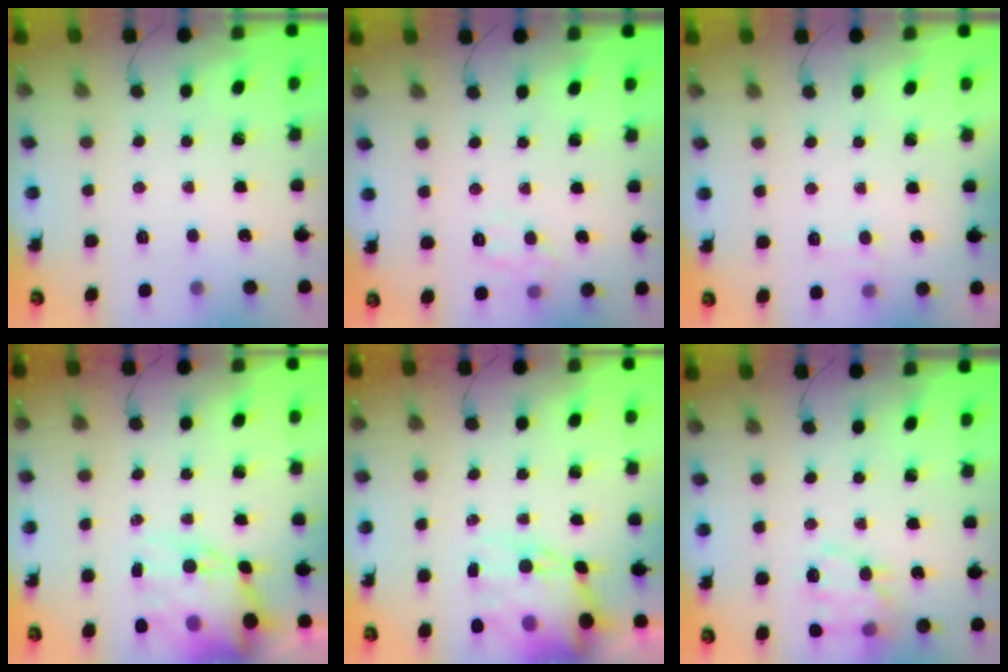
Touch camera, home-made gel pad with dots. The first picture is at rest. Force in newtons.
{"total": 6.4, "press": 6.3, "slide": 1.0}
{"total": 6.3, "press": 6.0, "slide": 1.7}
{"total": 12.7, "press": 12.4, "slide": 2.8}
{"total": 12.7, "press": 12.4, "slide": 2.8}
{"total": 13.9, "press": 13.8, "slide": 1.4}